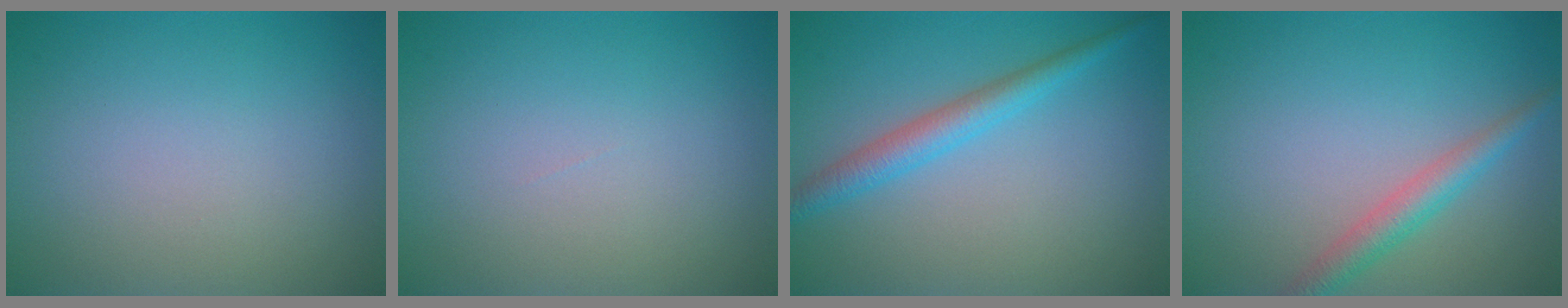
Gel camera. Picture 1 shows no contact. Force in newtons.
{"total": 0.0}
{"total": 2.9, "press": 2.9, "slide": 0.2}
{"total": 2.7, "press": 2.7, "slide": 0.2}